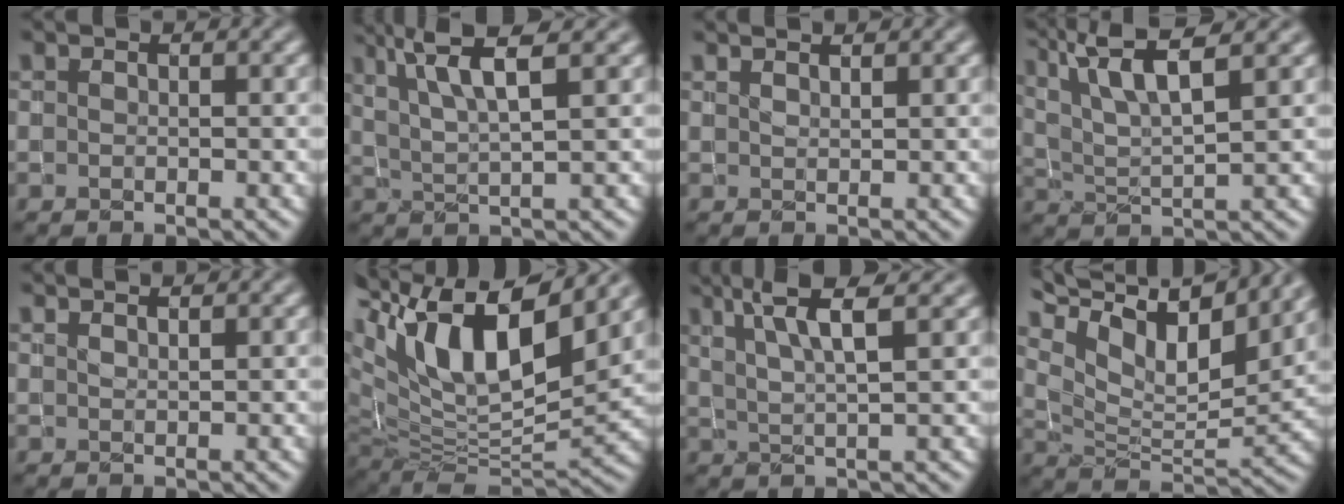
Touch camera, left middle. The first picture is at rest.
{"total": 5.9, "force": [2.9, 1.2, 5.0], "torque": [-0.083, 0.008, 0.055]}
{"total": 1.7, "force": [1.5, 0.6, 0.7], "torque": [0.008, 0.001, 0.004]}
{"total": 9.1, "force": [5.6, 2.5, 6.8], "torque": [-0.121, 0.028, 0.069]}
{"total": 1.4, "force": [1.3, 0.5, 0.5], "torque": [0.009, -0.002, 0.005]}
{"total": 13.7, "force": [5.6, 6.2, 10.9], "torque": [-0.193, 0.023, 0.097]}
{"total": 5.3, "force": [2.8, 0.9, 4.4], "torque": [-0.071, 0.005, 0.050]}
{"total": 11.6, "force": [7.3, 4.4, 7.9], "torque": [-0.139, 0.017, 0.127]}